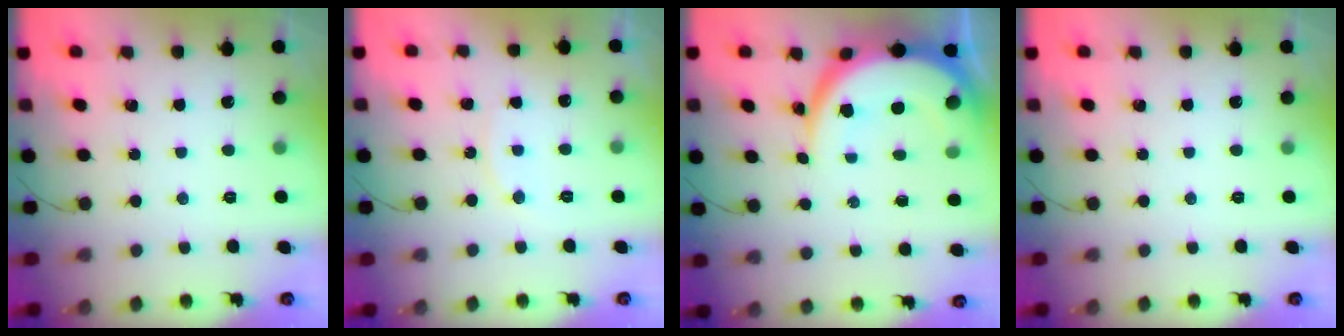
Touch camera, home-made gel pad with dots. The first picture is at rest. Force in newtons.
{"total": 5.9, "press": 5.9, "slide": 0.5}
{"total": 11.1, "press": 11.1, "slide": 0.8}
{"total": 0.0}